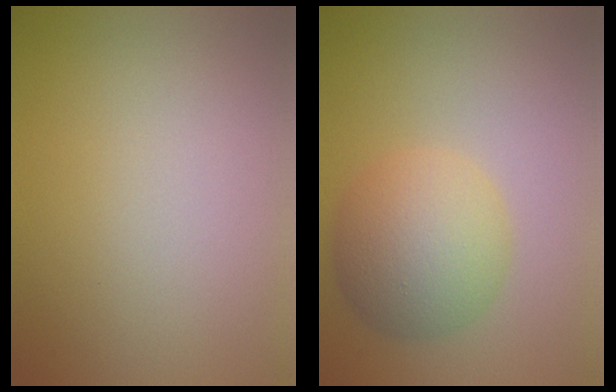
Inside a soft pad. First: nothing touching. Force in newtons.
{"total": 6.0, "press": 6.0, "slide": 0.1}